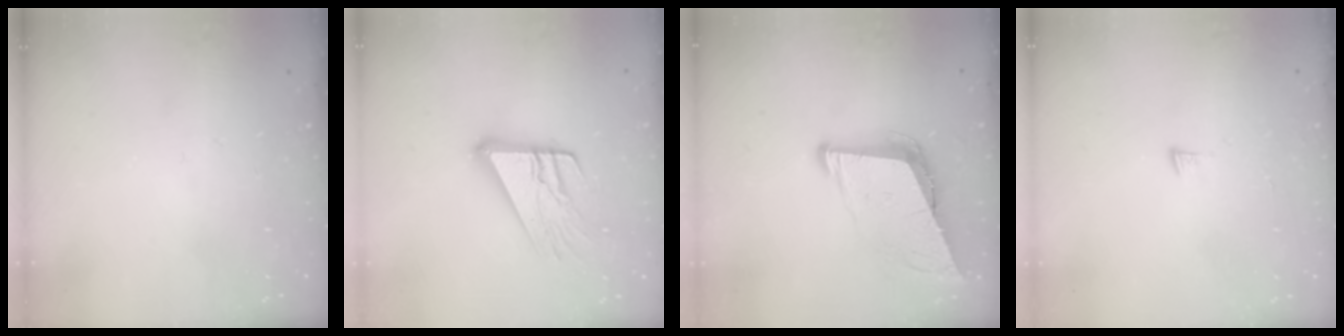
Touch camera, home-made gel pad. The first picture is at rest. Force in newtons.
{"total": 15.4, "press": 15.3, "slide": 1.4}
{"total": 9.3, "press": 9.0, "slide": 2.3}
{"total": 3.6, "press": 3.6, "slide": 0.5}